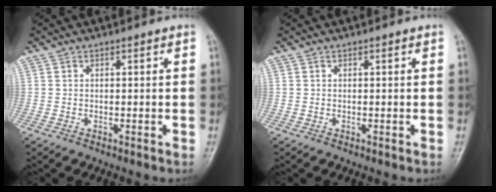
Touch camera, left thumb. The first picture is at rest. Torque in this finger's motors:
{"motor_torque": [0.00, 0.00, -0.01, 0.00, 0.00]}